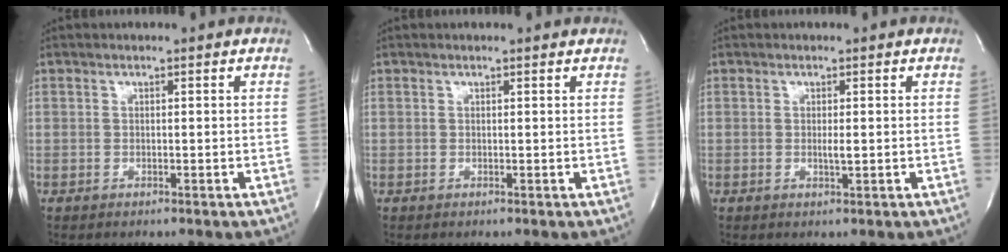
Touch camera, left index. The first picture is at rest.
{"total": 1.3, "force": [1.3, 0.1, 0.2], "torque": [-0.012, 0.002, 0.010]}
{"total": 1.2, "force": [0.0, 0.1, 1.1], "torque": [-0.024, -0.002, 0.001]}